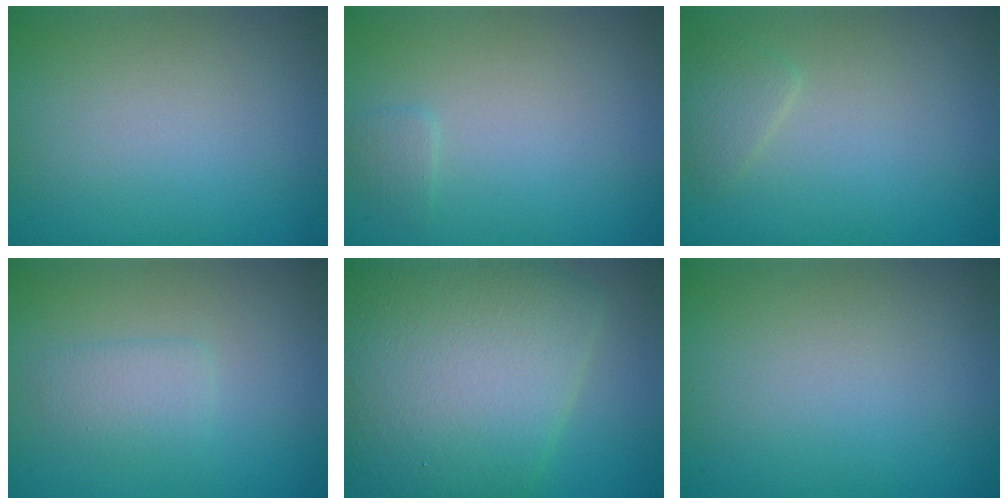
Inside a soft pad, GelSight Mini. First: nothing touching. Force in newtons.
{"total": 0.8, "press": 0.8, "slide": 0.0}
{"total": 1.3, "press": 1.3, "slide": 0.0}
{"total": 1.8, "press": 1.8, "slide": 0.1}
{"total": 12.1, "press": 12.1, "slide": 0.2}
{"total": 0.0}